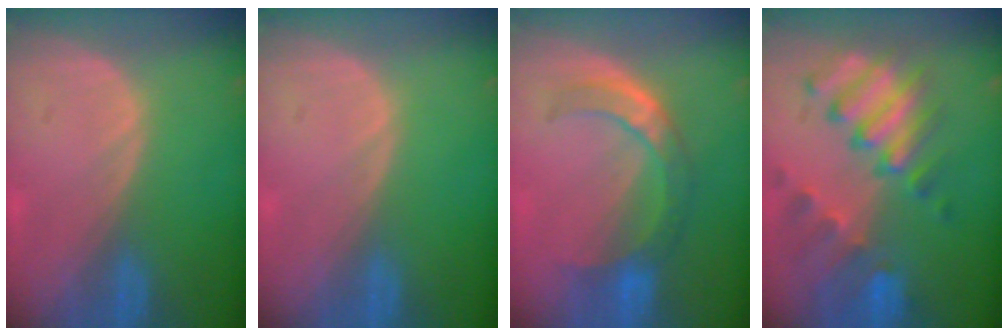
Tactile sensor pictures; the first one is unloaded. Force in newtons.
{"total": 0.0}
{"total": 6.8, "press": 6.6, "slide": 1.9}
{"total": 10.1, "press": 8.8, "slide": 4.8}